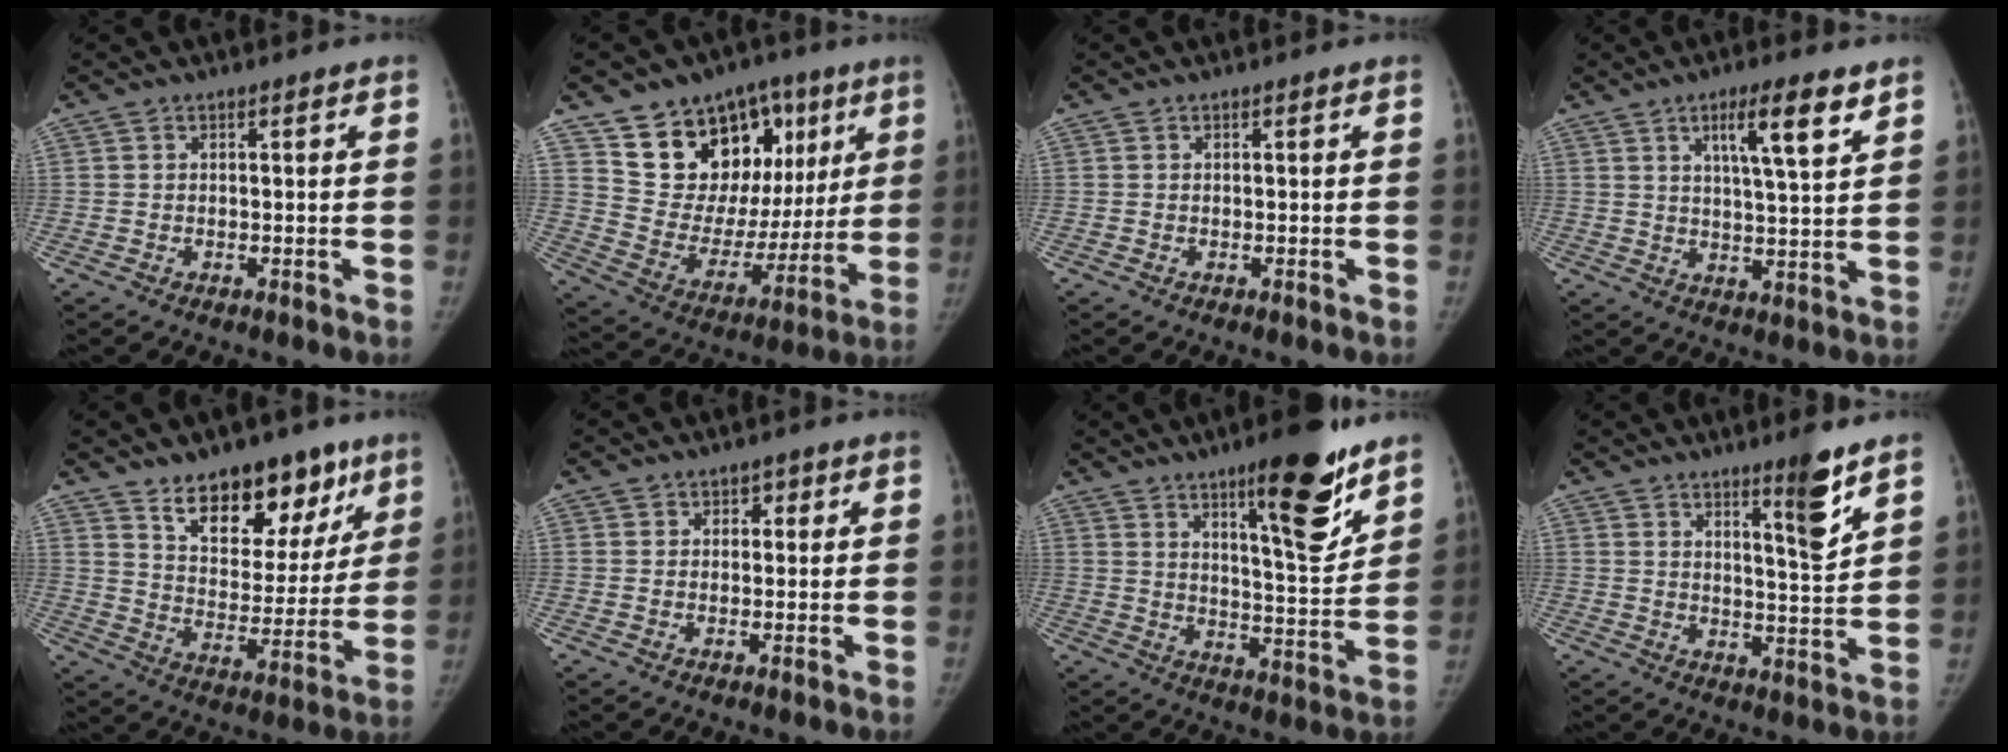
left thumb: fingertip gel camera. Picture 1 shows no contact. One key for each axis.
{"total": 22.3, "fx": 10.3, "fy": 15.2, "fz": 12.6, "tx": -0.128, "ty": -0.015, "tz": 0.176}
{"total": 0.0}
{"total": 9.1, "fx": 5.0, "fy": 1.4, "fz": 7.5, "tx": -0.117, "ty": -0.026, "tz": 0.080}
{"total": 17.6, "fx": 11.4, "fy": 9.3, "fz": 9.6, "tx": -0.071, "ty": -0.067, "tz": 0.179}
{"total": 1.6, "fx": 0.6, "fy": 1.4, "fz": 0.5, "tx": 0.014, "ty": 0.001, "tz": 0.001}
{"total": 15.7, "fx": 10.0, "fy": 3.6, "fz": 11.6, "tx": -0.140, "ty": -0.071, "tz": 0.153}
{"total": 7.5, "fx": 5.1, "fy": 0.6, "fz": 5.5, "tx": -0.075, "ty": -0.046, "tz": 0.077}